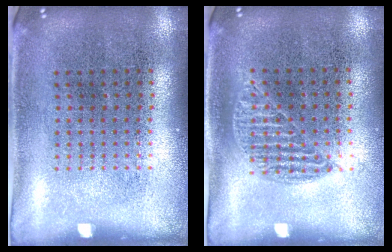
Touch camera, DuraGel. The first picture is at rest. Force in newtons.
{"total": 0.9, "press": 0.8, "slide": 0.4}